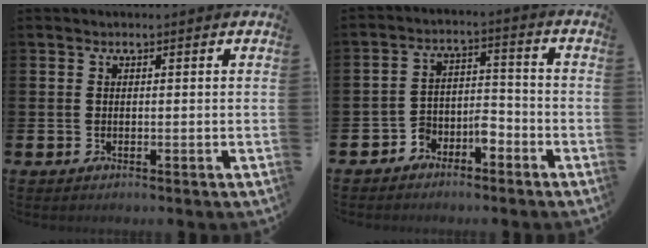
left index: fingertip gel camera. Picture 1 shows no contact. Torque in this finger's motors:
{"motor_torque": [0.03, 0.37, 0.09, 0.01]}